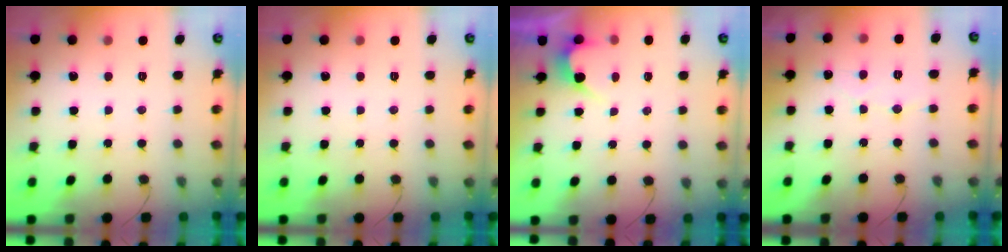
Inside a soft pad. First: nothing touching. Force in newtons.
{"total": 0.0}
{"total": 2.7, "press": 2.7, "slide": 0.2}
{"total": 3.9, "press": 3.9, "slide": 0.3}